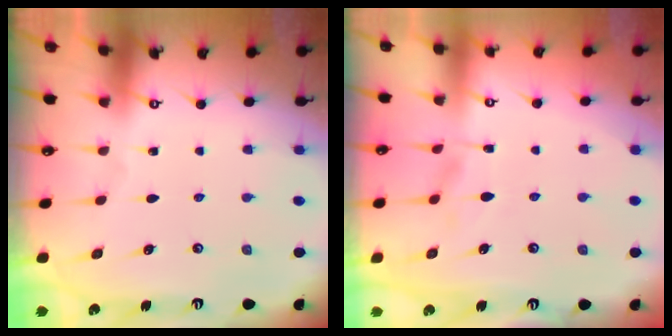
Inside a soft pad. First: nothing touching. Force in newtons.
{"total": 4.8, "press": 4.7, "slide": 0.9}